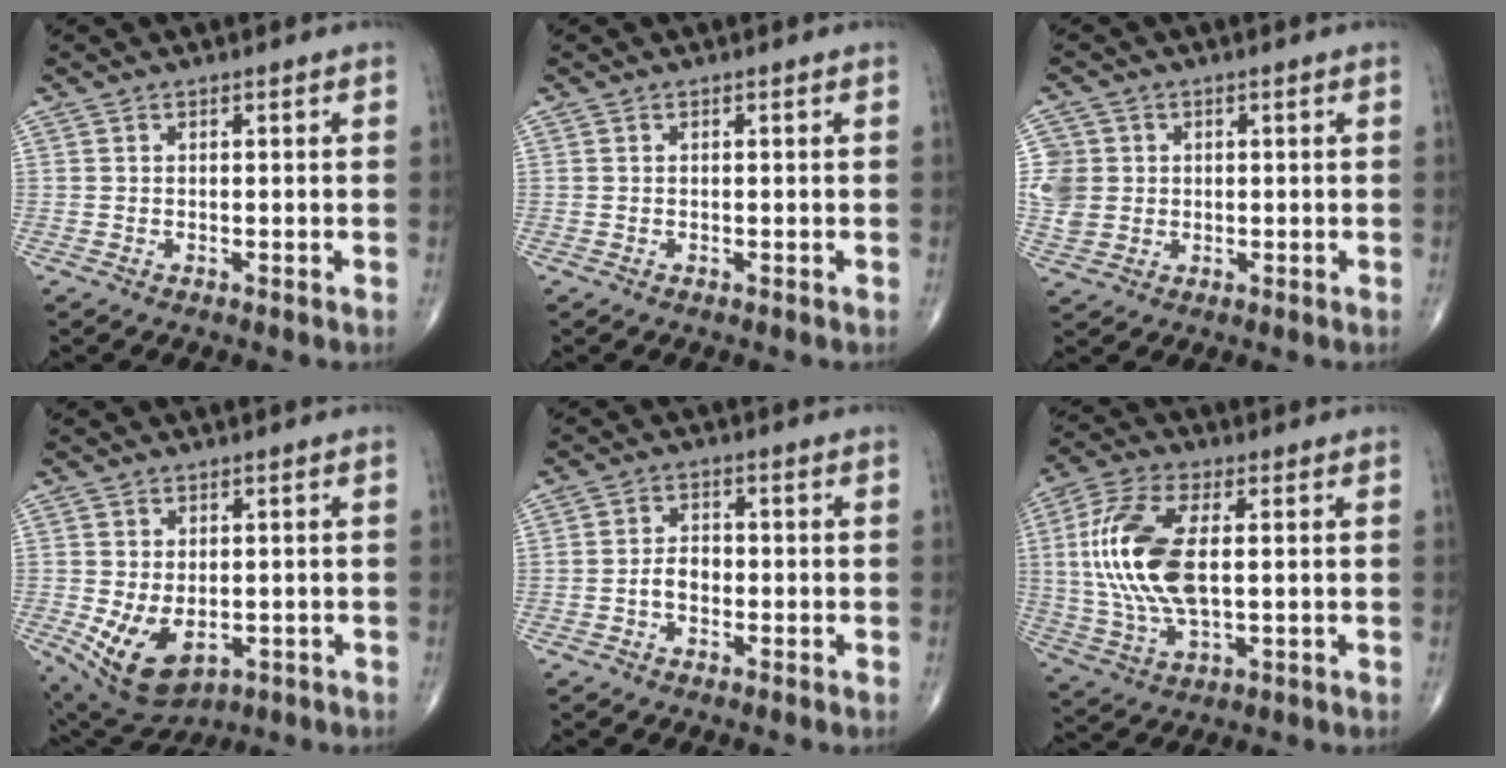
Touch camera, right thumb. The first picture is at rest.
{"total": 0.0}
{"total": 8.3, "force": [0.7, 7.6, 3.1], "torque": [-0.066, 0.010, 0.022]}
{"total": 9.8, "force": [-2.1, 6.1, 7.4], "torque": [-0.123, -0.011, -0.015]}
{"total": 3.3, "force": [-1.0, 2.2, 2.2], "torque": [-0.030, 0.014, -0.024]}
{"total": 16.1, "force": [1.5, 7.5, 14.2], "torque": [-0.309, 0.000, 0.030]}